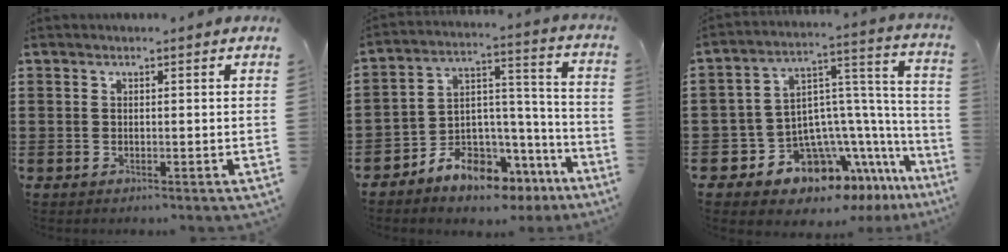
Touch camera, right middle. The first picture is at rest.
{"total": 7.2, "force": [-6.4, 3.2, 1.1], "torque": [-0.022, 0.018, -0.119]}
{"total": 9.6, "force": [-6.8, 5.7, 3.7], "torque": [-0.093, -0.018, -0.128]}